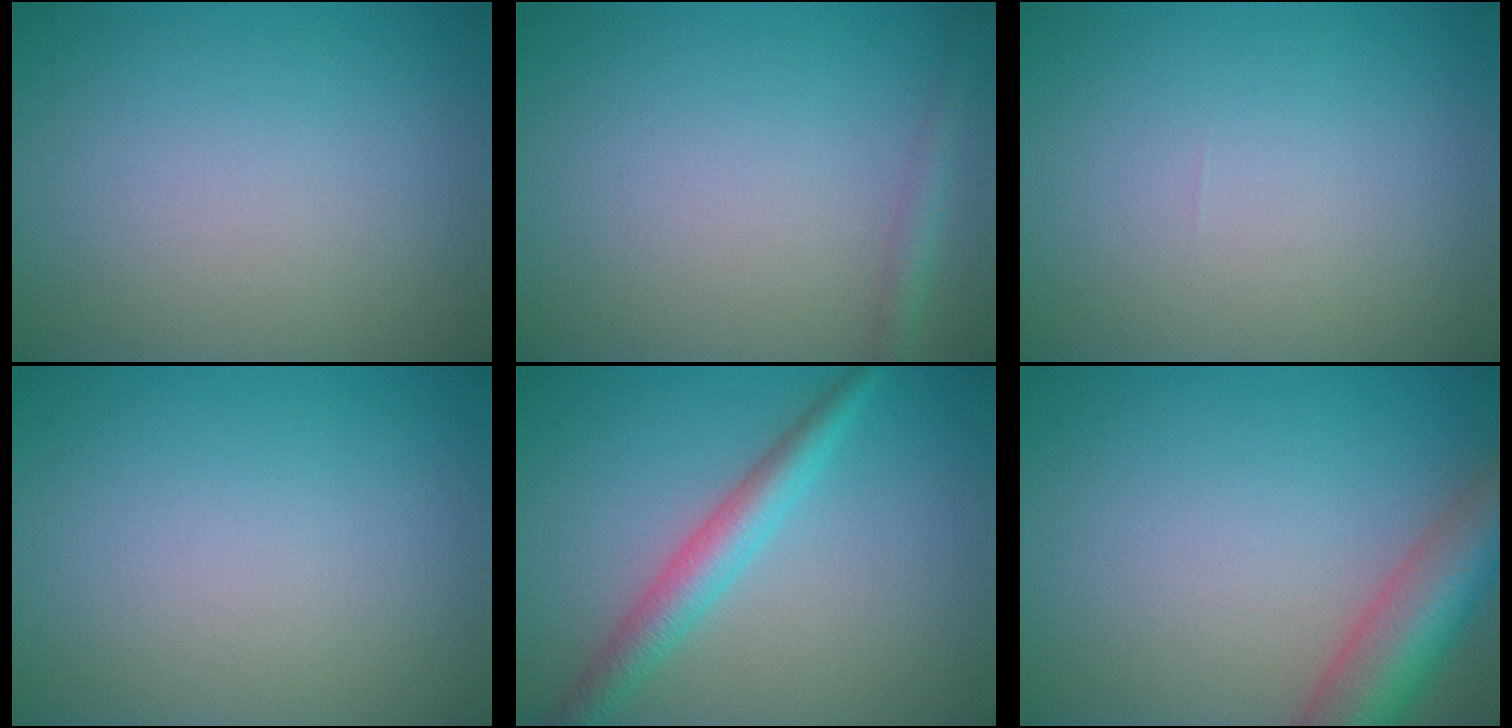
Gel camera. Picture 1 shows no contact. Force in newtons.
{"total": 1.5, "press": 1.5, "slide": 0.1}
{"total": 0.0}
{"total": 0.0}
{"total": 3.5, "press": 3.5, "slide": 0.1}
{"total": 7.1, "press": 7.1, "slide": 0.4}